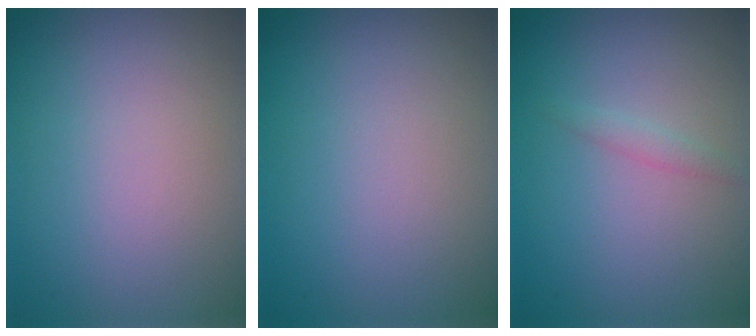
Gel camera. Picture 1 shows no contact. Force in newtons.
{"total": 0.0}
{"total": 0.9, "press": 0.9, "slide": 0.1}